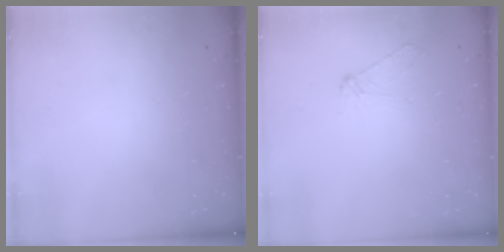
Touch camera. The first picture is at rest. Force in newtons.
{"total": 3.7, "press": 3.7, "slide": 0.6}